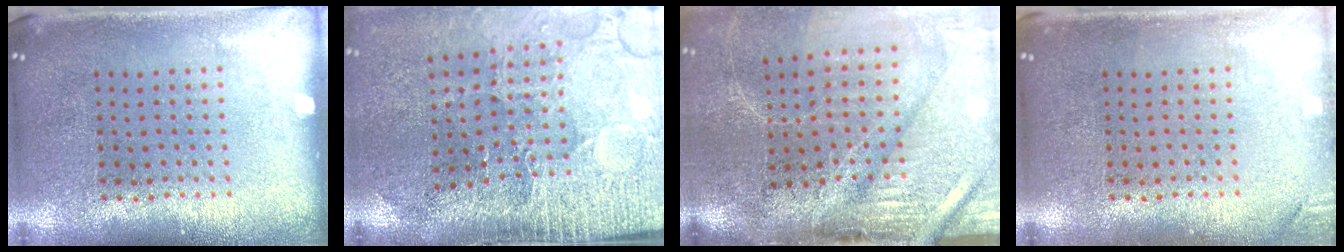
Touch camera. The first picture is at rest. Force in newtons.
{"total": 3.7, "press": 3.4, "slide": 1.4}
{"total": 4.5, "press": 3.7, "slide": 2.5}
{"total": 1.1, "press": 1.1, "slide": 0.3}